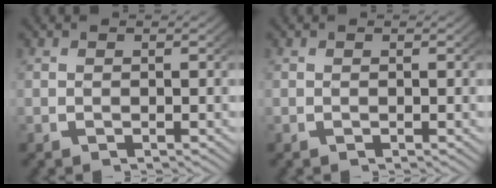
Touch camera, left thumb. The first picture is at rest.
{"total": 0.0}